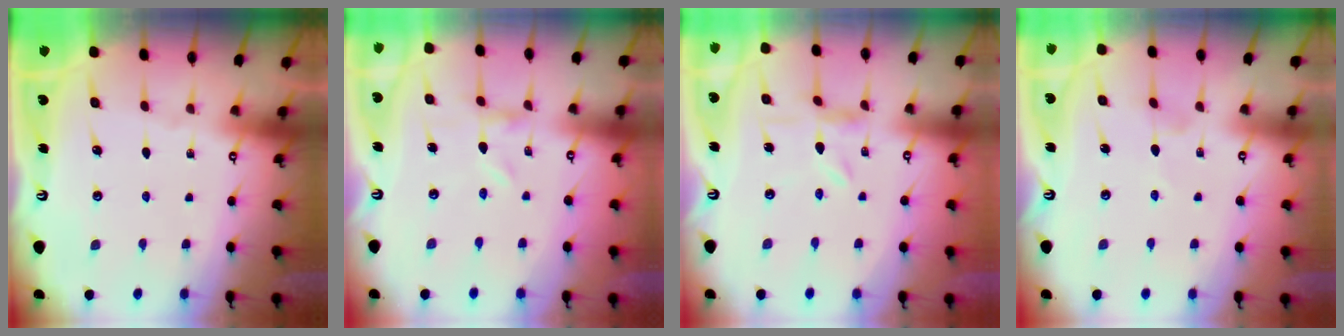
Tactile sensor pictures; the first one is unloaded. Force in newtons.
{"total": 0.0}
{"total": 1.6, "press": 1.6, "slide": 0.2}
{"total": 1.9, "press": 1.9, "slide": 0.4}